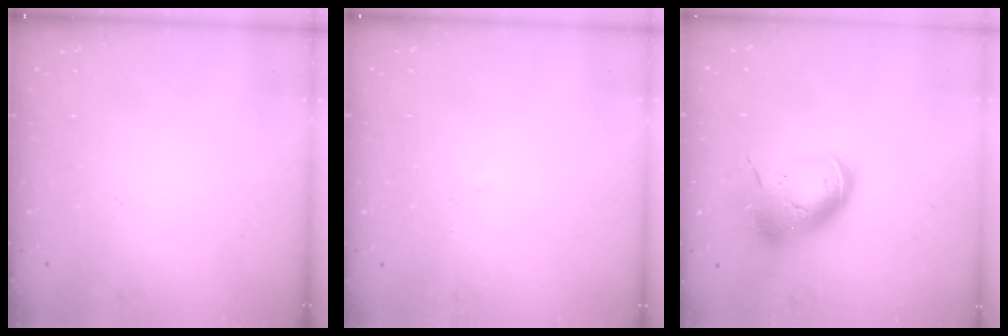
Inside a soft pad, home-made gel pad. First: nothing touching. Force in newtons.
{"total": 1.6, "press": 1.6, "slide": 0.3}
{"total": 13.6, "press": 13.4, "slide": 2.3}